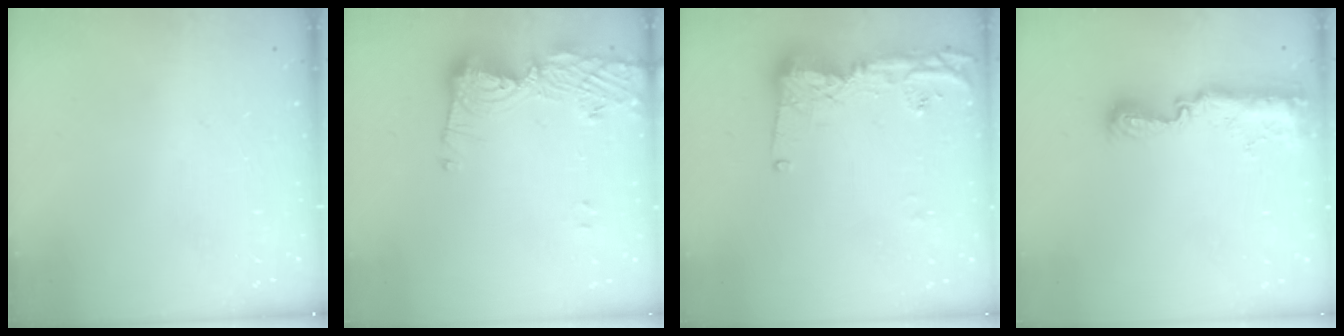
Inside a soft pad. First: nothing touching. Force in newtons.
{"total": 12.7, "press": 12.6, "slide": 1.2}
{"total": 14.0, "press": 13.9, "slide": 1.3}
{"total": 9.1, "press": 9.1, "slide": 0.8}